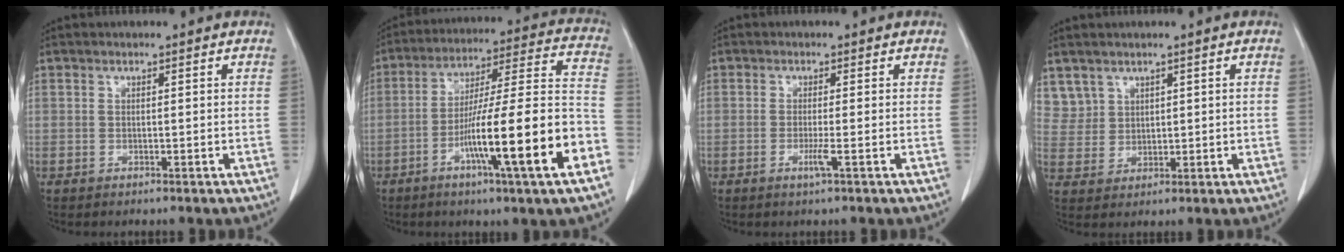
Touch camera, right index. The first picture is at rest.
{"total": 20.3, "force": [-8.0, -0.1, 18.7], "torque": [-0.271, -0.002, -0.128]}
{"total": 1.9, "force": [-0.7, -0.3, 1.7], "torque": [-0.033, -0.002, -0.012]}
{"total": 4.7, "force": [3.2, 3.5, -0.2], "torque": [0.016, 0.007, 0.070]}